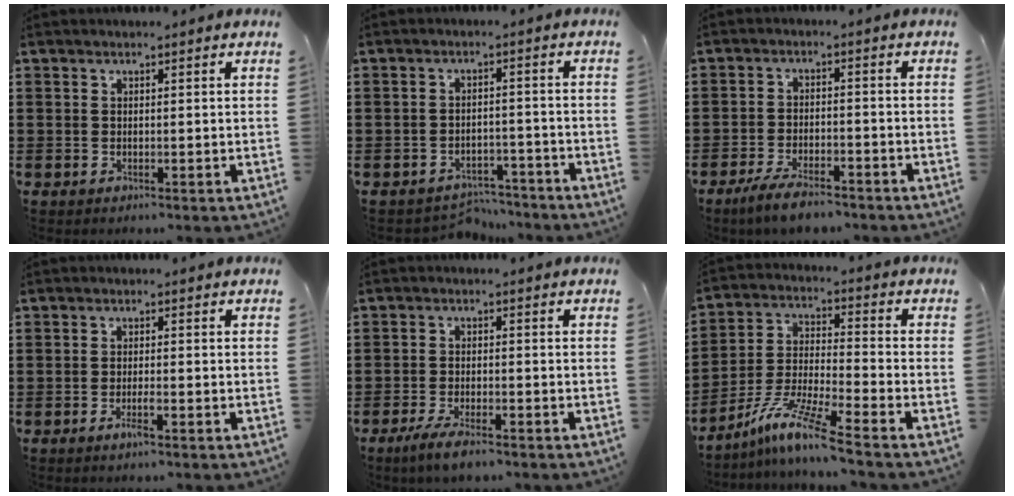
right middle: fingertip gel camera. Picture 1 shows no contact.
{"total": 3.4, "force": [-3.3, 0.8, -0.2], "torque": [-0.006, 0.000, -0.071]}
{"total": 4.8, "force": [-4.0, 0.9, 2.4], "torque": [-0.054, -0.003, -0.078]}
{"total": 2.0, "force": [-1.2, 0.2, 1.6], "torque": [-0.027, -0.001, -0.021]}
{"total": 3.8, "force": [-2.9, 0.5, 2.3], "torque": [-0.053, -0.004, -0.057]}
{"total": 9.9, "force": [-7.8, -0.1, 6.1], "torque": [-0.135, -0.010, -0.157]}